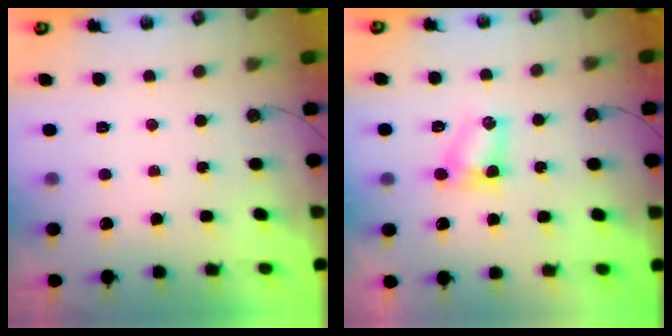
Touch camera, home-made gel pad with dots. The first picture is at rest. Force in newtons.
{"total": 4.1, "press": 4.1, "slide": 0.5}